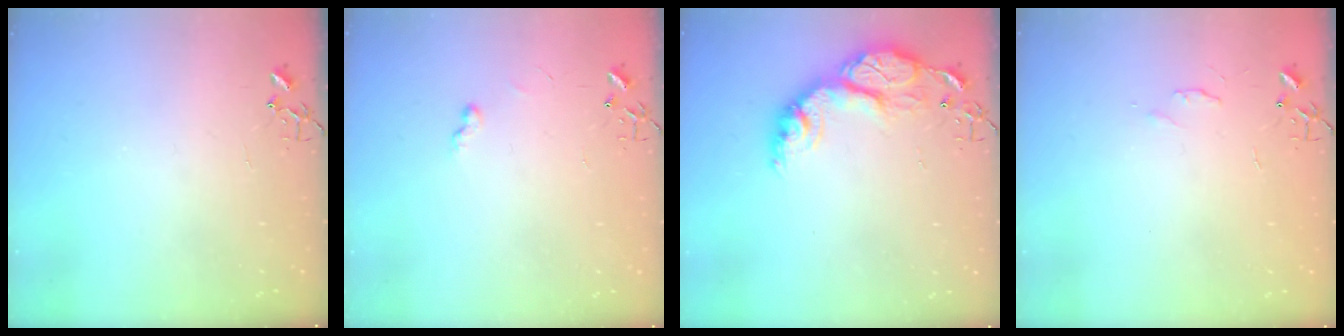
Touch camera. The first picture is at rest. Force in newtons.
{"total": 5.2, "press": 5.2, "slide": 0.4}
{"total": 16.7, "press": 16.7, "slide": 1.3}
{"total": 4.1, "press": 4.1, "slide": 0.7}